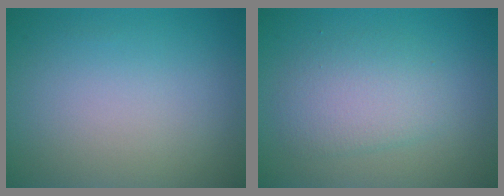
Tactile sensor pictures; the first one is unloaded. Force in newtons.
{"total": 3.5, "press": 3.5, "slide": 0.1}